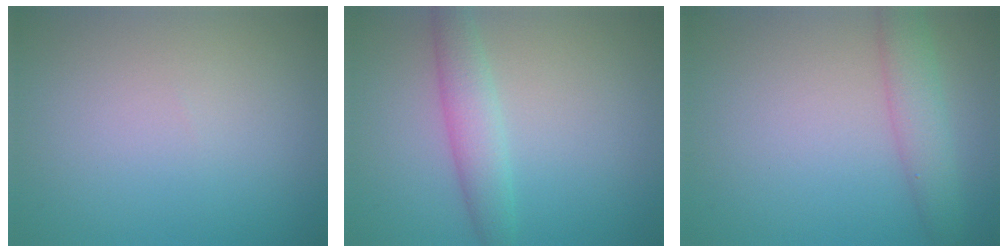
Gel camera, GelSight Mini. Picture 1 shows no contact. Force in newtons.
{"total": 3.0, "press": 3.0, "slide": 0.1}
{"total": 3.1, "press": 3.1, "slide": 0.1}